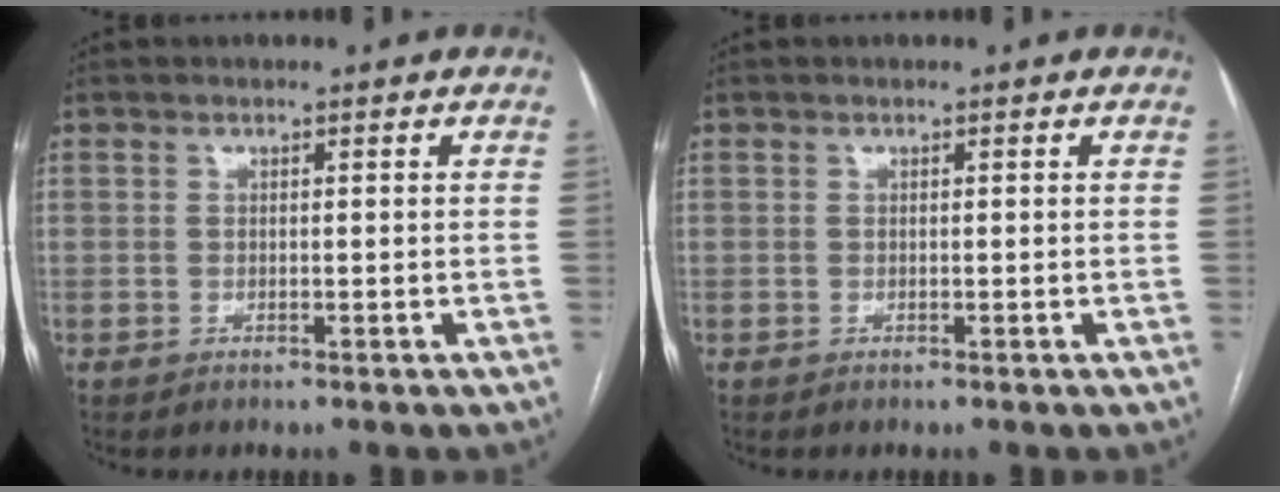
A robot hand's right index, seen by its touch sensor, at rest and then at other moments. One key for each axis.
{"total": 0.0}